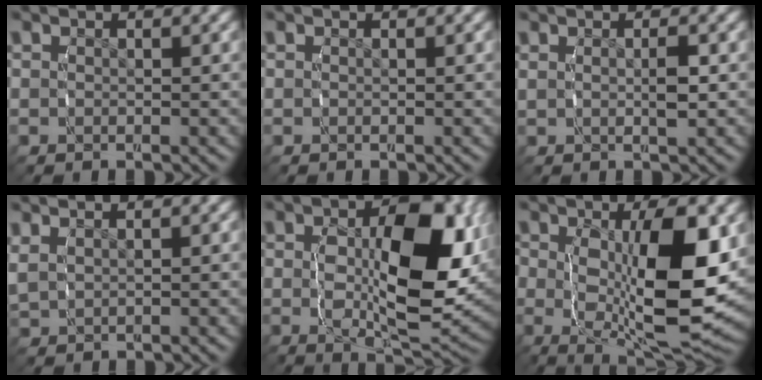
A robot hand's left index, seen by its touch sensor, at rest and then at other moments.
{"total": 0.0}
{"total": 1.6, "force": [0.4, 0.3, 1.5], "torque": [-0.019, 0.005, 0.006]}
{"total": 1.7, "force": [1.2, 0.9, 0.8], "torque": [-0.019, 0.009, 0.026]}
{"total": 10.8, "force": [0.1, 5.0, 9.6], "torque": [-0.161, -0.019, 0.012]}
{"total": 10.7, "force": [-1.4, 4.8, 9.4], "torque": [-0.178, -0.036, -0.002]}